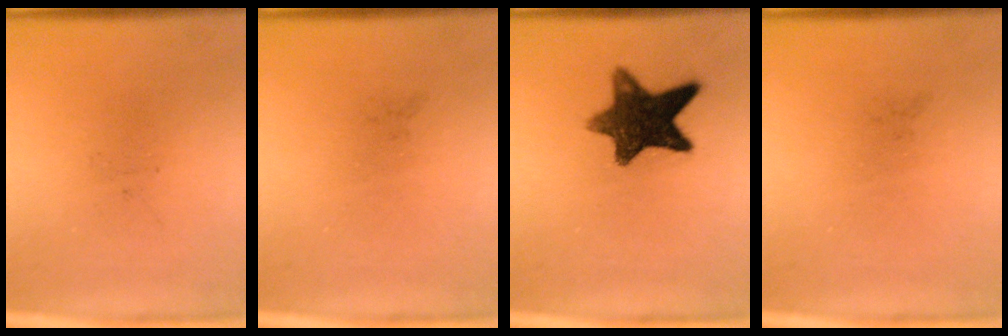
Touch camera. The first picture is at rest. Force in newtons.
{"total": 0.0}
{"total": 11.1}
{"total": 0.0}